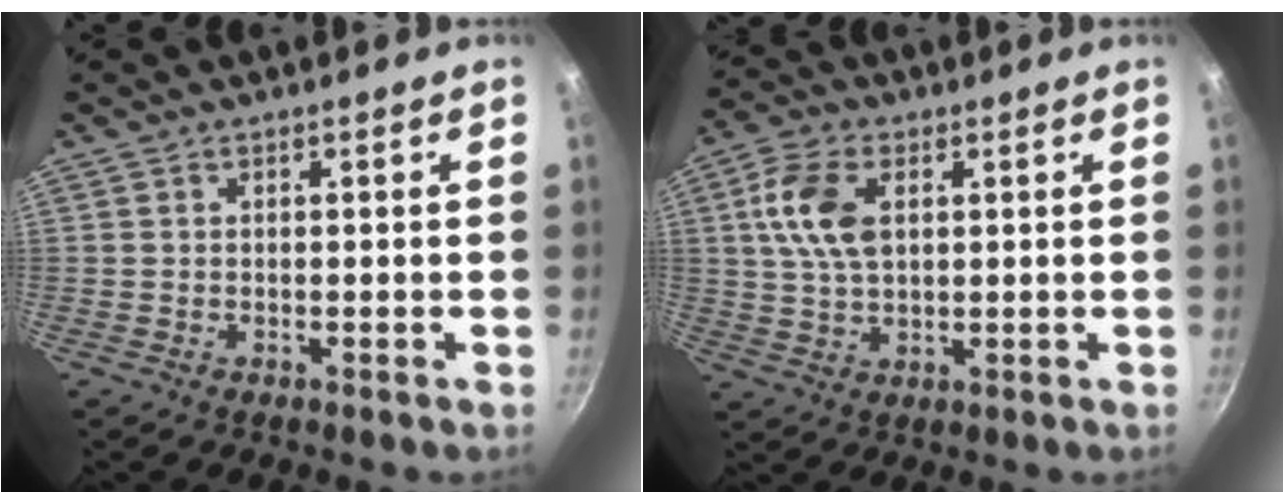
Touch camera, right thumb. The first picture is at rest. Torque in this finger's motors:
{"motor_torque": [1.22, 0.86, 1.03, -0.30, 0.15]}